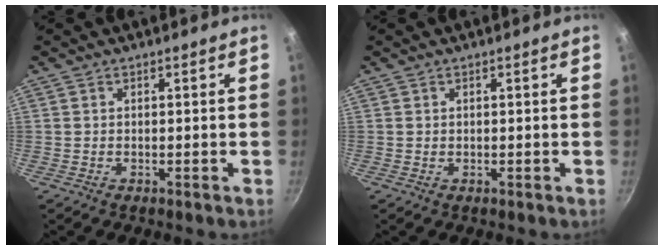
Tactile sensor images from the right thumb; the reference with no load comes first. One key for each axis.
{"total": 0.0}